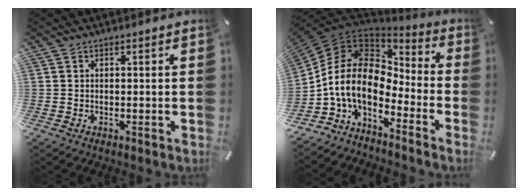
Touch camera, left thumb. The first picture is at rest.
{"total": 13.9, "force": [-3.2, 8.9, 10.2], "torque": [-0.240, 0.003, -0.067]}